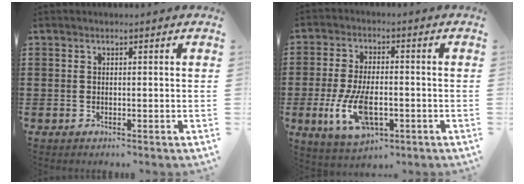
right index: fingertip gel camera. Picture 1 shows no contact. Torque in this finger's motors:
{"motor_torque": [1.83, 0.31, 0.27, 0.19]}